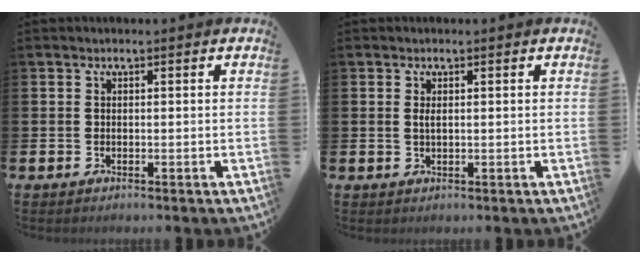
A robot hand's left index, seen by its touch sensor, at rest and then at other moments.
{"total": 1.0, "force": [0.3, 0.3, 0.9], "torque": [-0.013, 0.000, 0.004]}